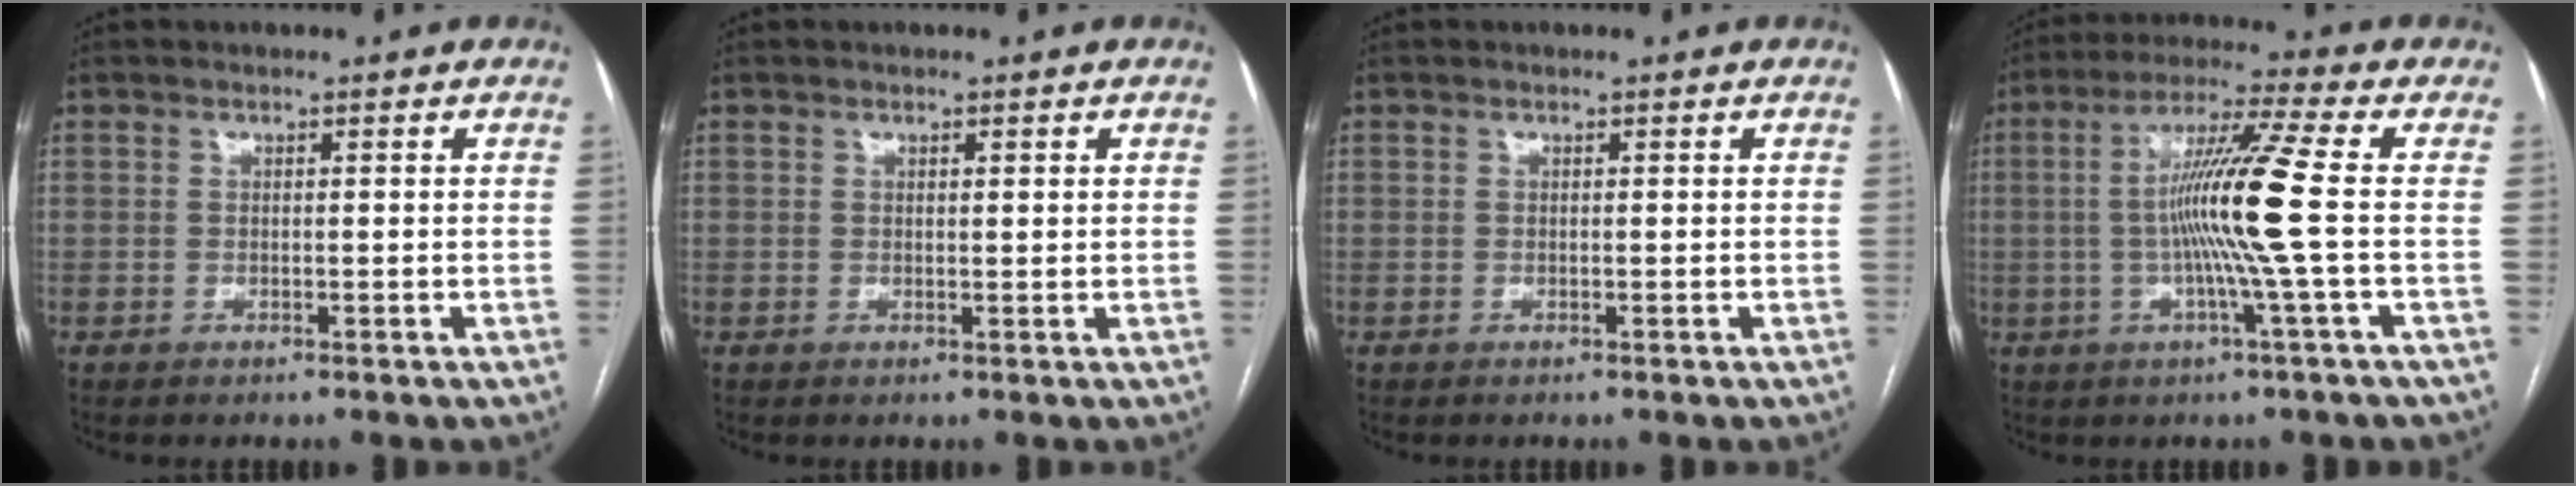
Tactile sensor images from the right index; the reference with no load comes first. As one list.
[{"total": 0.8, "force": [0.4, 0.1, 0.6], "torque": [-0.011, 0.001, 0.005]}, {"total": 0.0}, {"total": 11.6, "force": [-0.7, -2.2, 11.4], "torque": [-0.210, -0.001, -0.016]}]